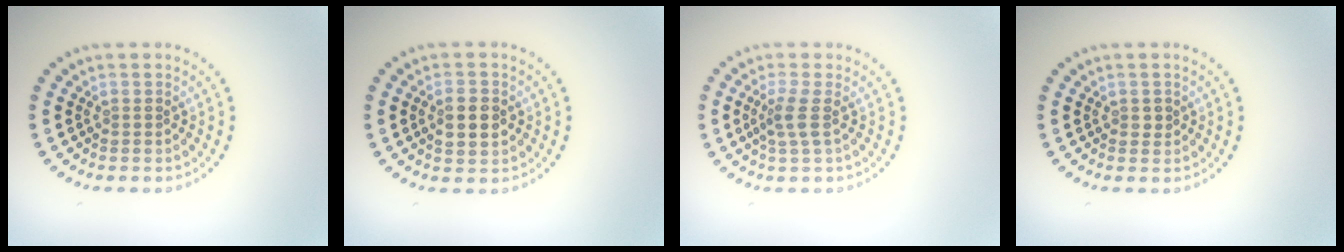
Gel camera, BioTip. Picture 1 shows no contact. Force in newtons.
{"total": 2.9, "press": 2.9, "slide": 0.2}
{"total": 2.0, "press": 1.6, "slide": 1.3}
{"total": 0.7, "press": 0.7, "slide": 0.1}